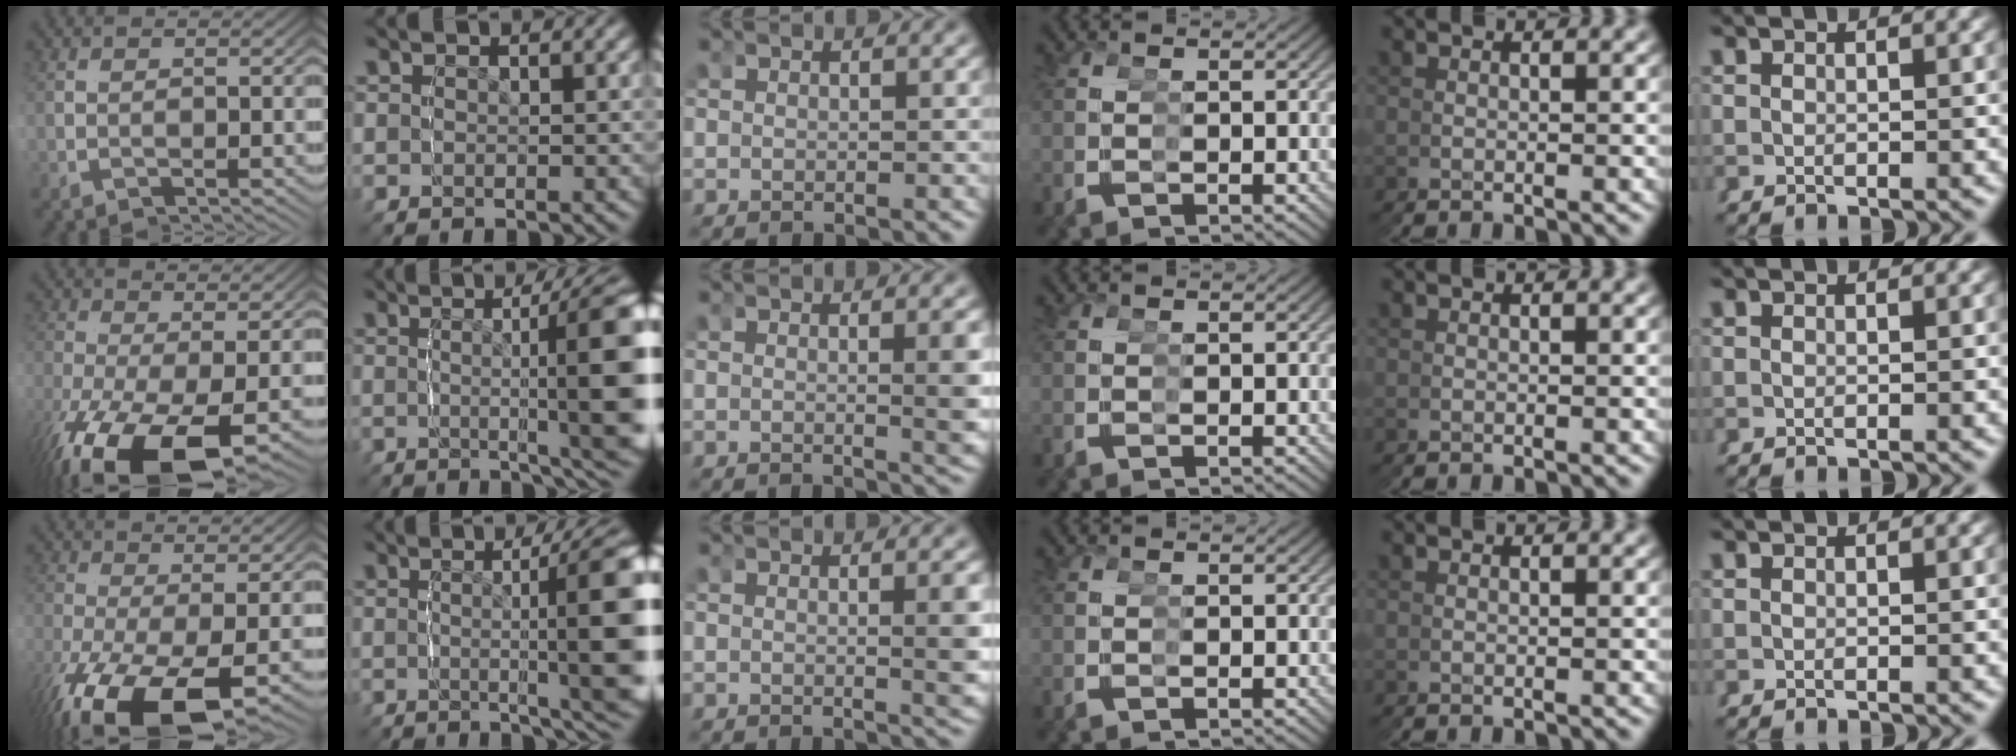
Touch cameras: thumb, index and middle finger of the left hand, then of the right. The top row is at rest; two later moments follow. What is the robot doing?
{"motion": "grasp_and_lifting", "object": "legos"}